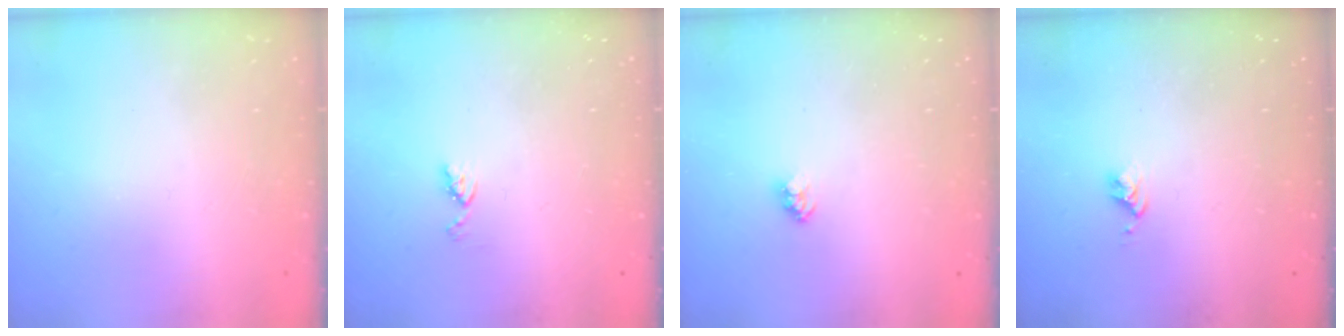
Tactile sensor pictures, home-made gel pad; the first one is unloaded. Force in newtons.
{"total": 4.0, "press": 4.0, "slide": 0.6}
{"total": 2.4, "press": 2.4, "slide": 0.1}
{"total": 2.7, "press": 2.6, "slide": 0.4}